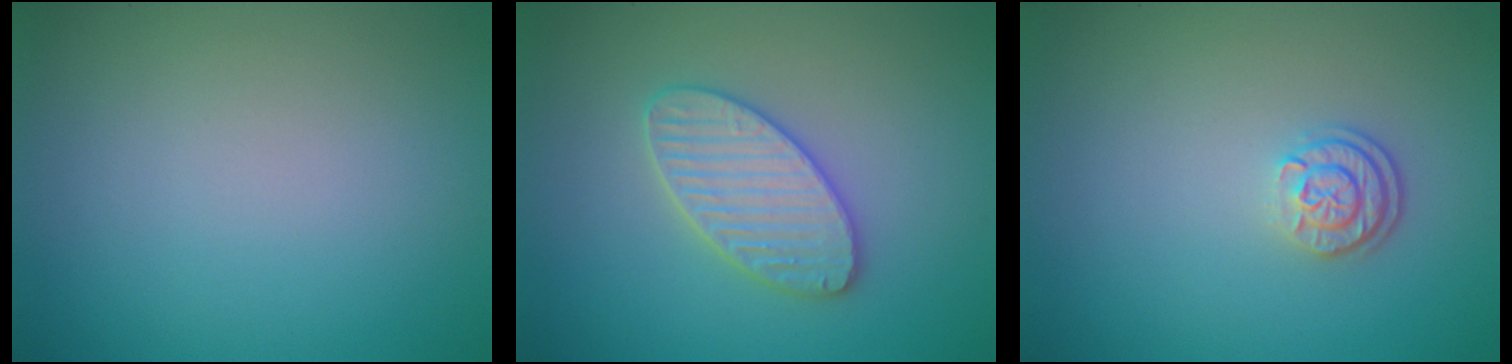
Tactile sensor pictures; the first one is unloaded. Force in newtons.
{"total": 4.4, "press": 4.3, "slide": 0.5}
{"total": 2.4, "press": 1.9, "slide": 1.5}